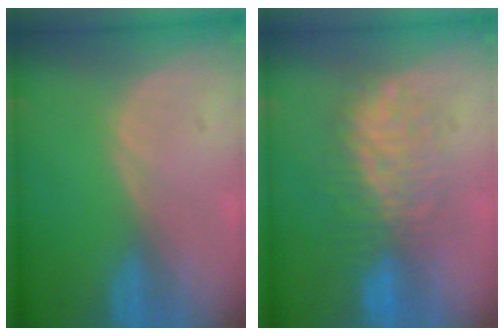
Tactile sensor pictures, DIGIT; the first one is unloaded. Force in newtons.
{"total": 7.7, "press": 7.7, "slide": 0.3}